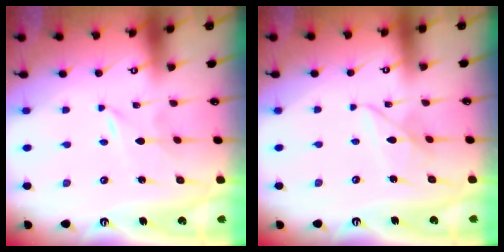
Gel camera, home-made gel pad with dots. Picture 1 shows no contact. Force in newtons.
{"total": 6.8, "press": 6.8, "slide": 0.4}